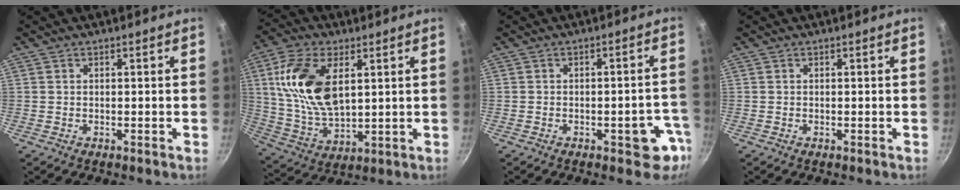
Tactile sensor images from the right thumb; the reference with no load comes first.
{"total": 16.3, "force": [4.5, 8.9, 12.9], "torque": [-0.236, -0.013, 0.095]}
{"total": 7.4, "force": [-3.4, 3.4, 5.6], "torque": [-0.017, 0.026, -0.038]}
{"total": 0.0}